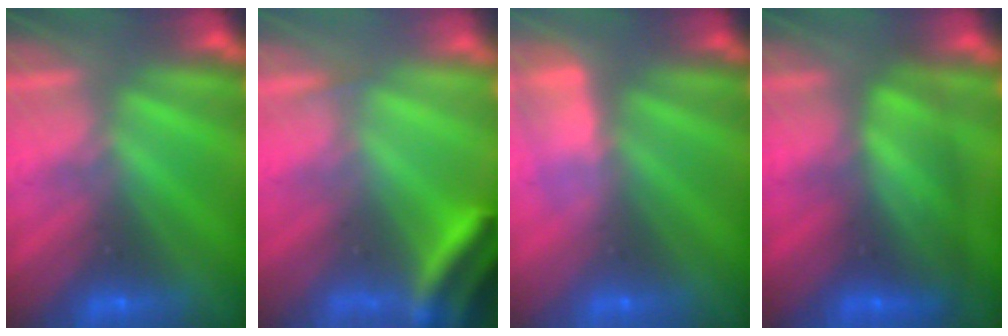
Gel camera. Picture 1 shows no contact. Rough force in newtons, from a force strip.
{"total": 3.8}
{"total": 3.0}
{"total": 6.7}